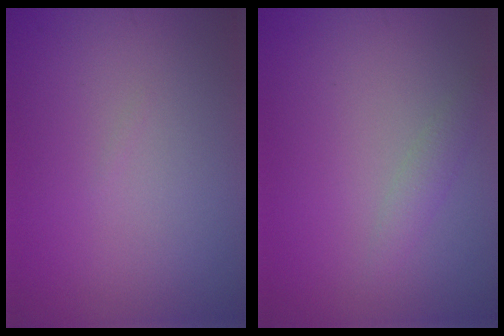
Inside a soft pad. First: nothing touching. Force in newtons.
{"total": 1.3, "press": 1.3, "slide": 0.1}